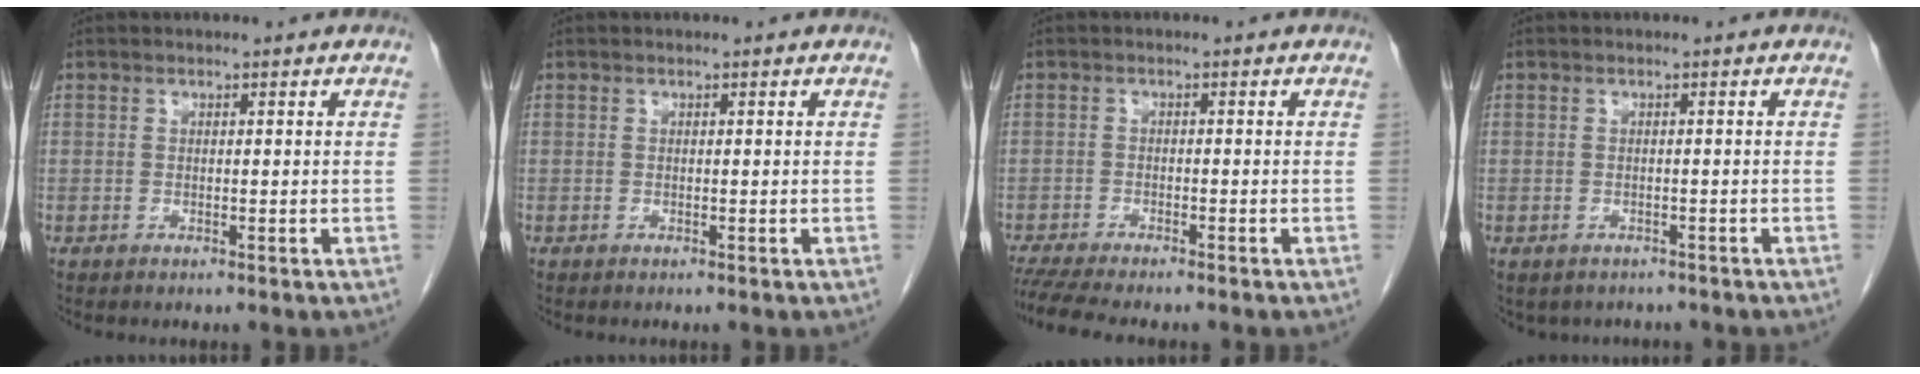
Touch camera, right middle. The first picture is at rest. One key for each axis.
{"total": 0.0}
{"total": 7.8, "fx": -6.8, "fy": 0.6, "fz": 3.8, "tx": -0.059, "ty": -0.014, "tz": -0.107}
{"total": 3.9, "fx": -3.2, "fy": 2.2, "fz": 0.6, "tx": -0.003, "ty": 0.008, "tz": -0.036}